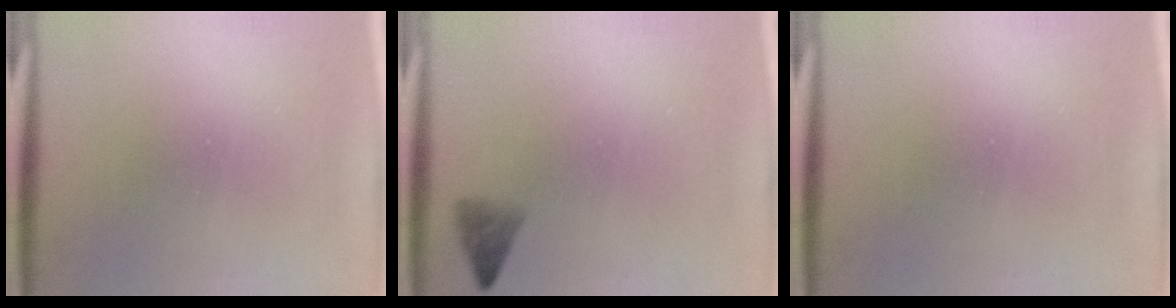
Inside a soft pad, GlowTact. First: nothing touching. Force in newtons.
{"total": 1.0}
{"total": 0.0}